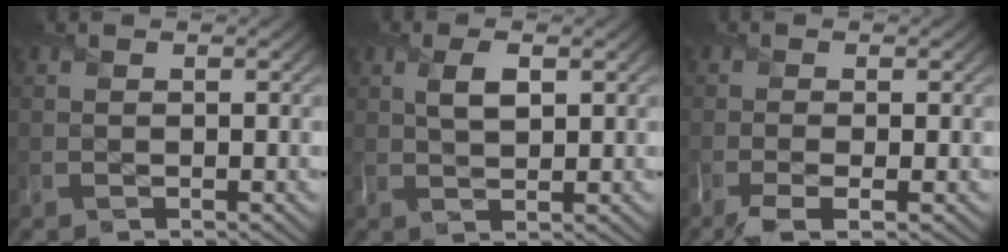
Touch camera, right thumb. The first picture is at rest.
{"total": 2.6, "force": [1.4, 0.9, 2.0], "torque": [-0.038, 0.002, 0.030]}
{"total": 2.2, "force": [-1.5, 0.1, 1.6], "torque": [-0.029, 0.000, -0.035]}